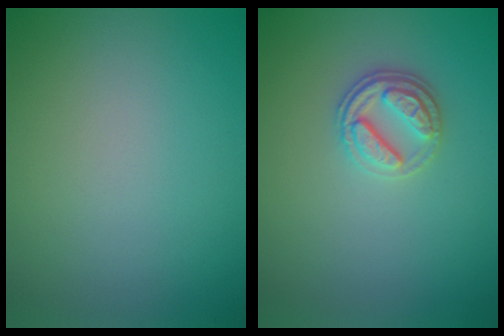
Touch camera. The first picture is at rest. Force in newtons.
{"total": 2.8, "press": 2.6, "slide": 1.1}